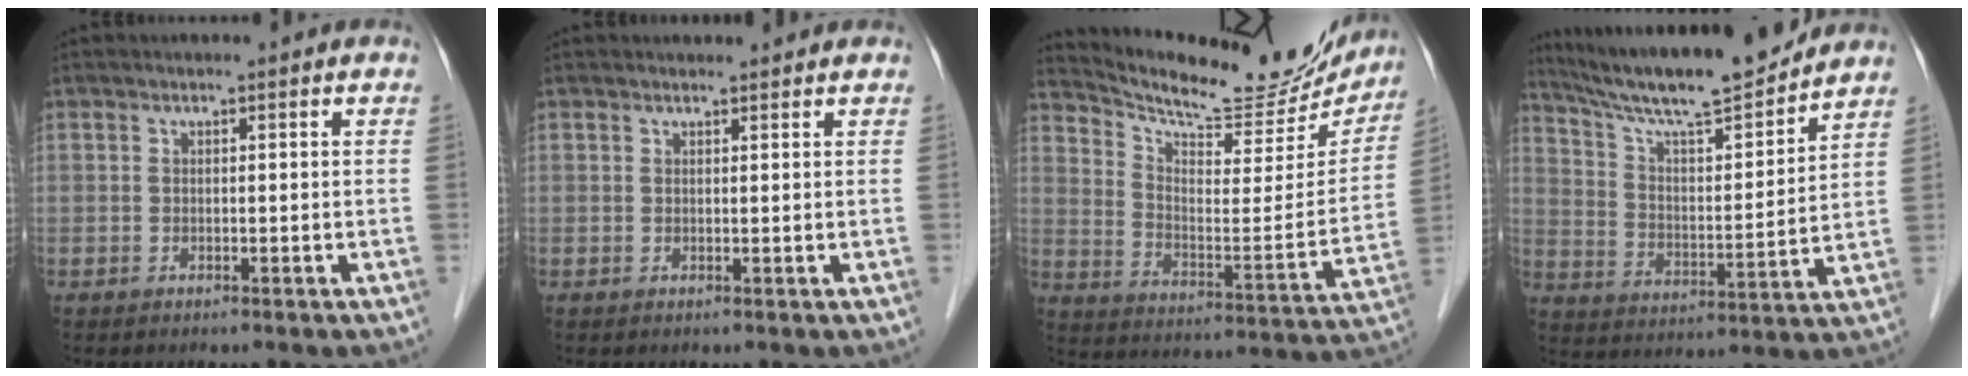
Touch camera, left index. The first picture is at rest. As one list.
[{"total": 1.8, "force": [1.7, 0.3, 0.2], "torque": [-0.012, 0.008, 0.023]}, {"total": 22.7, "force": [20.8, 5.3, 7.5], "torque": [-0.119, -0.044, 0.285]}, {"total": 17.4, "force": [15.6, 0.9, 7.8], "torque": [-0.137, 0.000, 0.257]}]